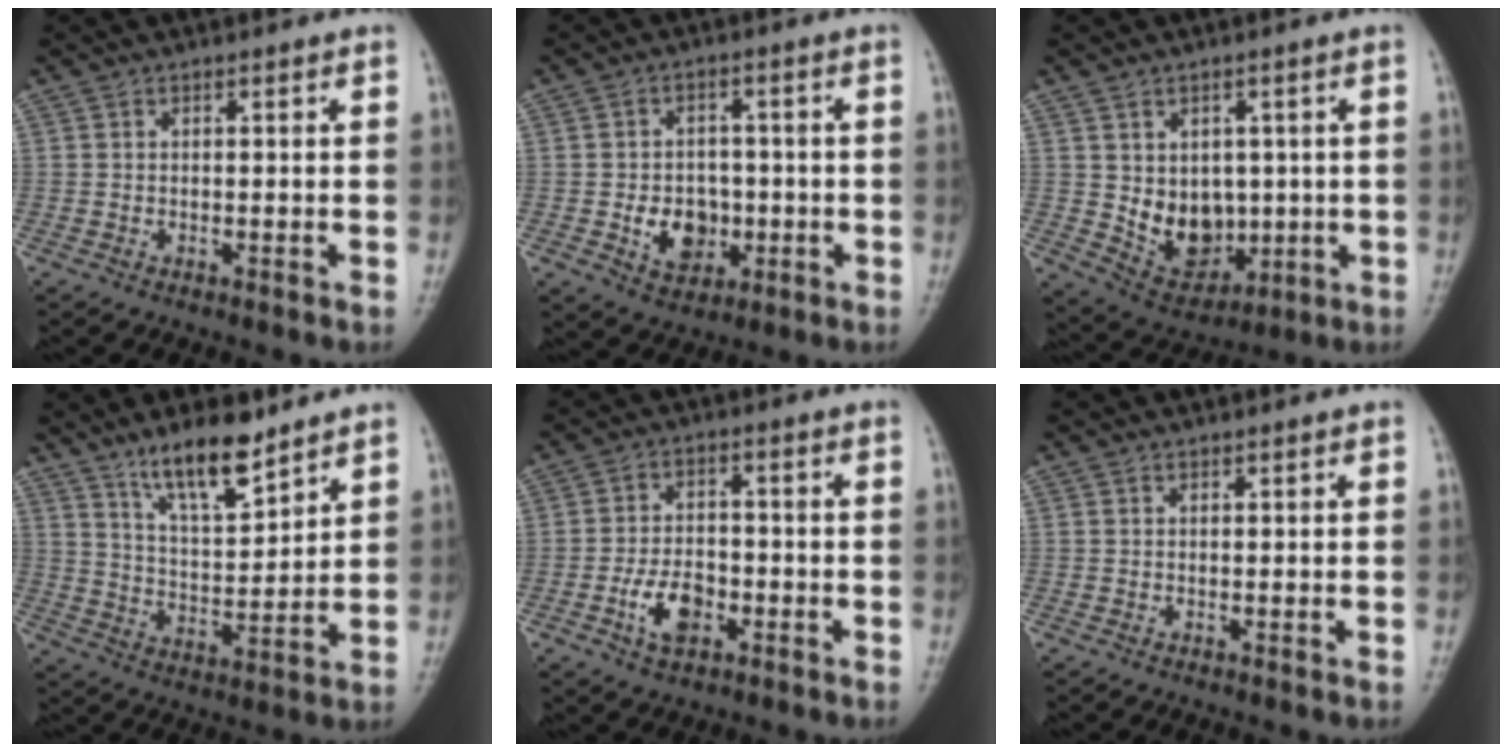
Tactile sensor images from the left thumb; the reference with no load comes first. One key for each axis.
{"total": 7.8, "fx": -1.6, "fy": 6.1, "fz": 4.5, "tx": -0.034, "ty": 0.008, "tz": -0.019}
{"total": 9.8, "fx": 0.0, "fy": 7.5, "fz": 6.3, "tx": -0.057, "ty": -0.014, "tz": 0.027}
{"total": 11.3, "fx": 8.4, "fy": 3.2, "fz": 6.9, "tx": -0.104, "ty": -0.059, "tz": 0.156}
{"total": 6.9, "fx": -2.7, "fy": 4.1, "fz": 4.8, "tx": -0.072, "ty": 0.014, "tz": -0.050}
{"total": 0.0}